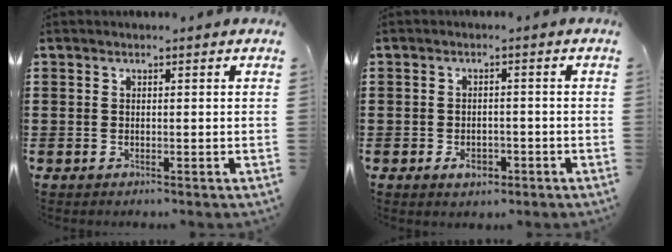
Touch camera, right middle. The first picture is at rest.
{"total": 2.7, "force": [-1.4, 1.5, 1.7], "torque": [-0.032, 0.002, -0.027]}